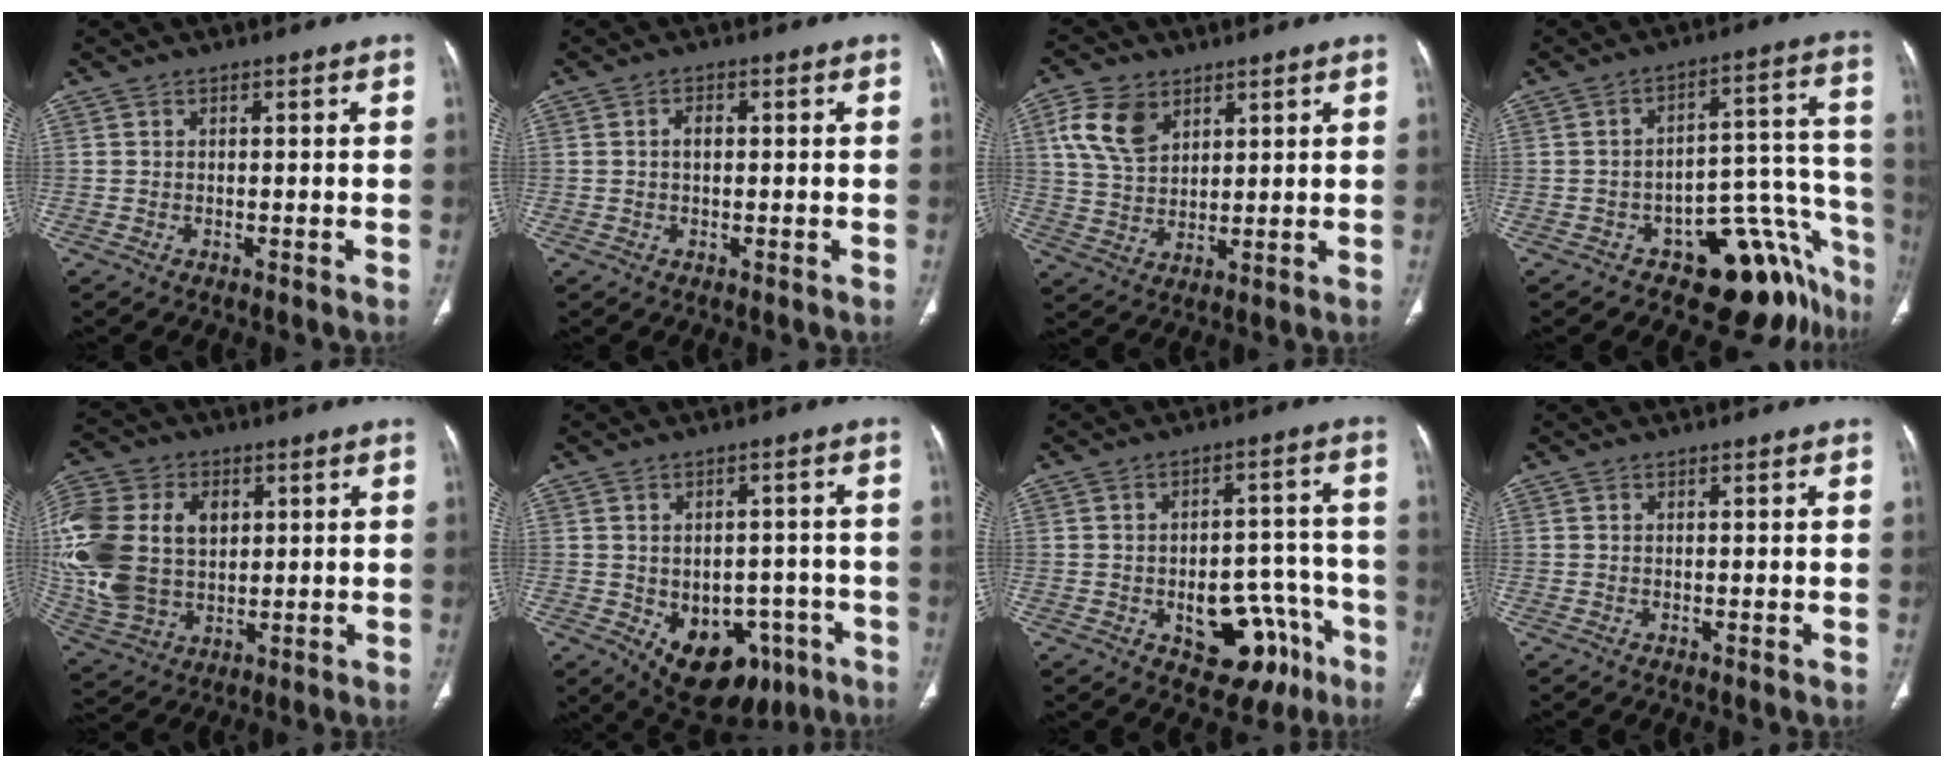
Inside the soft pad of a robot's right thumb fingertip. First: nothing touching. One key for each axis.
{"total": 1.9, "fx": 0.1, "fy": 1.3, "fz": 1.4, "tx": -0.022, "ty": 0.007, "tz": 0.000}
{"total": 9.6, "fx": 4.5, "fy": 6.4, "fz": 5.7, "tx": -0.095, "ty": -0.010, "tz": 0.092}
{"total": 17.5, "fx": -11.7, "fy": 8.3, "fz": 10.1, "tx": -0.013, "ty": 0.124, "tz": -0.150}
{"total": 23.8, "fx": 3.8, "fy": 17.3, "fz": 16.0, "tx": -0.367, "ty": 0.013, "tz": 0.085}
{"total": 14.4, "fx": -6.3, "fy": 9.7, "fz": 8.7, "tx": -0.093, "ty": 0.024, "tz": -0.070}
{"total": 14.7, "fx": -6.5, "fy": 8.8, "fz": 9.8, "tx": -0.085, "ty": 0.054, "tz": -0.075}
{"total": 0.0}